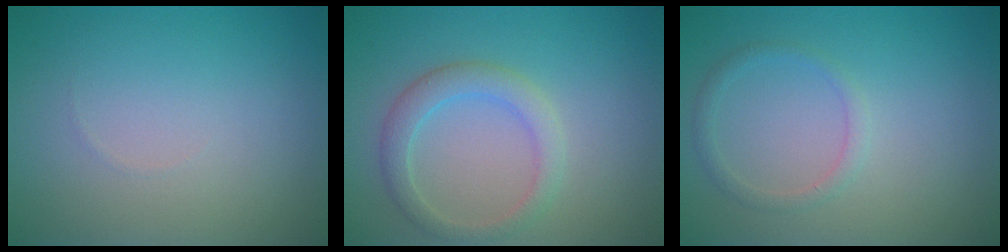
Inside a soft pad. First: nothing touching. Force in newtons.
{"total": 2.8, "press": 2.8, "slide": 0.3}
{"total": 1.3, "press": 1.3, "slide": 0.0}